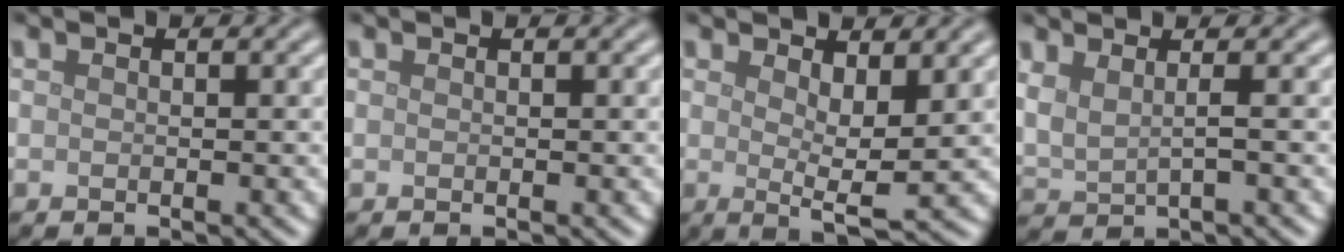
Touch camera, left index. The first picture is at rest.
{"total": 0.0}
{"total": 3.7, "force": [1.2, 1.0, 3.4], "torque": [-0.055, -0.012, 0.023]}
{"total": 2.1, "force": [1.0, 0.7, 1.7], "torque": [-0.032, -0.004, 0.019]}